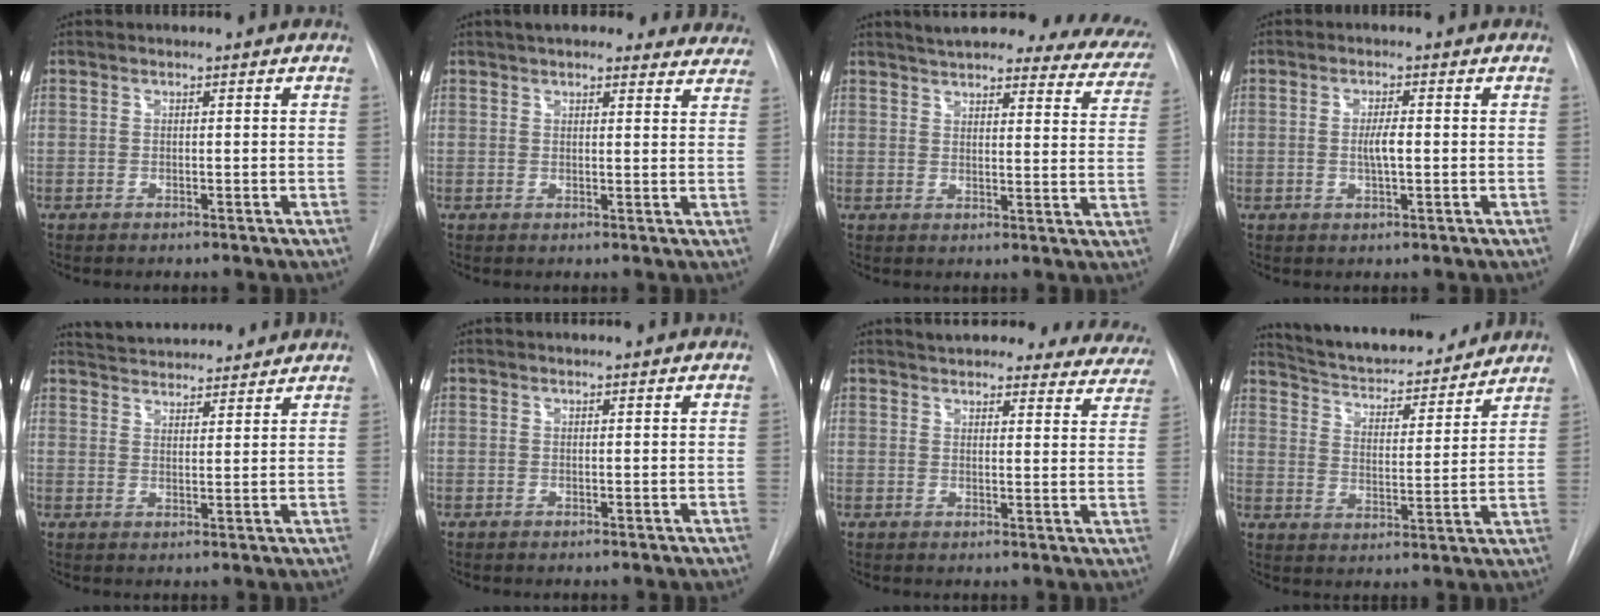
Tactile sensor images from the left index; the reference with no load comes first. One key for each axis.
{"total": 17.4, "fx": 15.5, "fy": 4.9, "fz": 6.1, "tx": -0.073, "ty": 0.018, "tz": 0.179}
{"total": 22.3, "fx": 20.0, "fy": 5.2, "fz": 8.3, "tx": -0.103, "ty": -0.036, "tz": 0.221}
{"total": 2.6, "fx": -0.1, "fy": 0.4, "fz": 2.6, "tx": -0.050, "ty": -0.001, "tz": -0.002}
{"total": 12.7, "fx": 11.9, "fy": 2.5, "fz": 3.5, "tx": -0.052, "ty": 0.025, "tz": 0.173}
{"total": 1.5, "fx": 1.5, "fy": -0.1, "fz": 0.4, "tx": -0.006, "ty": 0.008, "tz": 0.021}
{"total": 21.9, "fx": 20.3, "fy": 6.0, "fz": 5.8, "tx": -0.075, "ty": -0.027, "tz": 0.229}
{"total": 19.3, "fx": 17.7, "fy": 3.9, "fz": 6.5, "tx": -0.102, "ty": 0.001, "tz": 0.257}